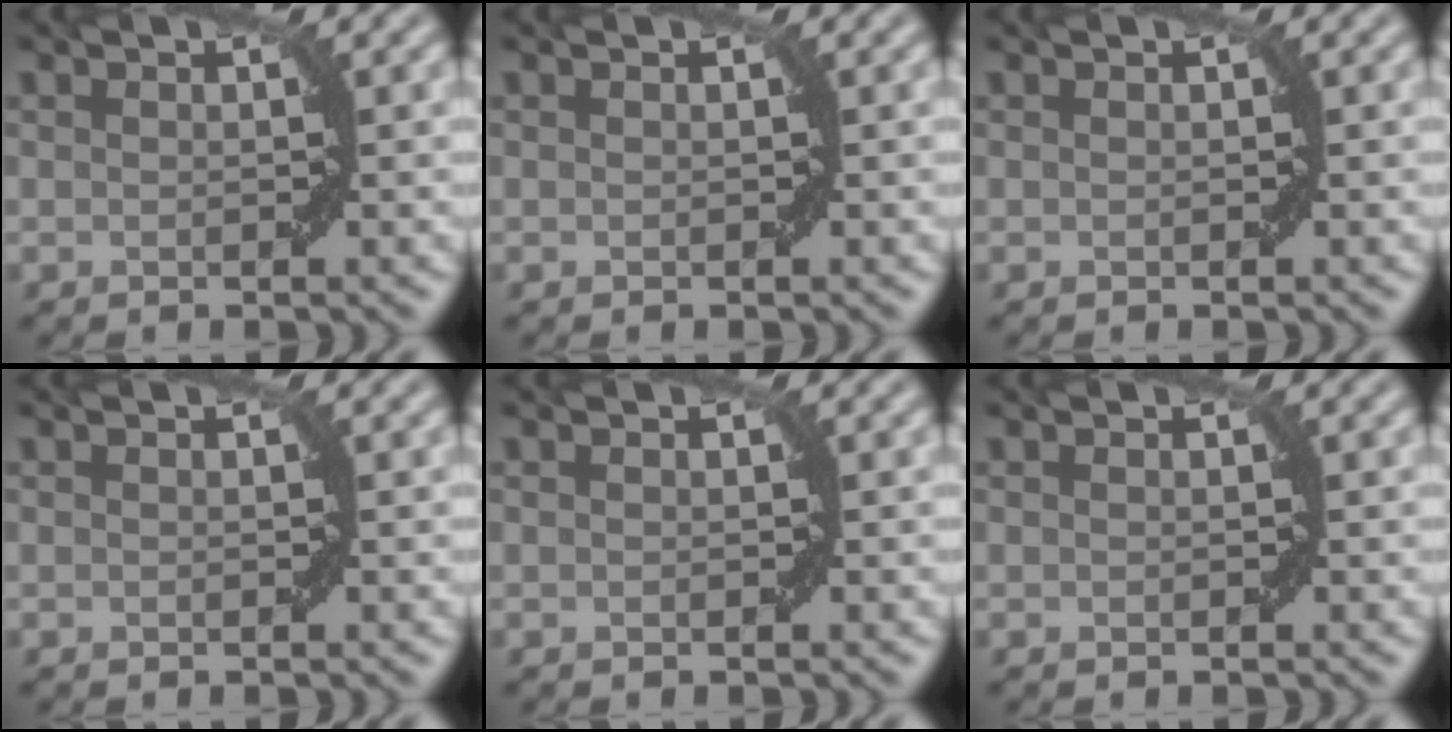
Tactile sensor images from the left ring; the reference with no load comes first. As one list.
[{"total": 0.0}, {"total": 0.0}, {"total": 0.0}, {"total": 0.0}, {"total": 0.0}]